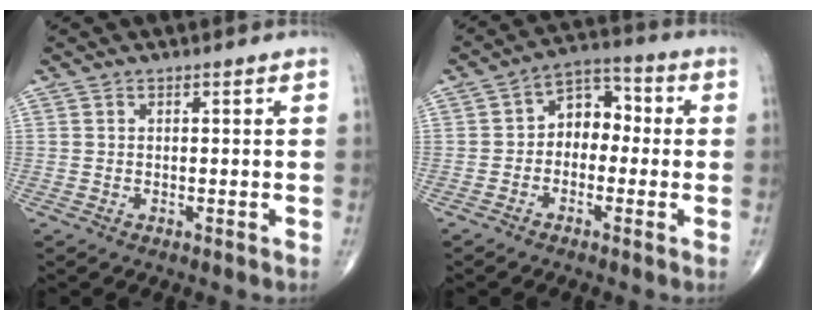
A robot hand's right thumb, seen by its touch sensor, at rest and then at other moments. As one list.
[{"total": 7.5, "force": [-0.6, 5.5, 5.0], "torque": [-0.043, 0.034, -0.028]}]